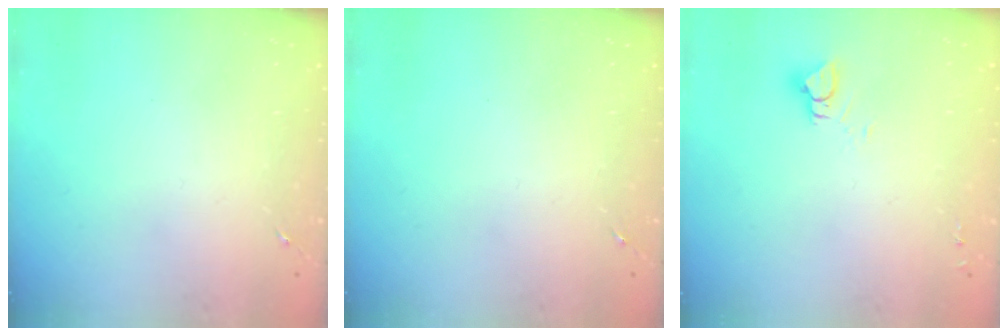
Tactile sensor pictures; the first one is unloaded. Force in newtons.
{"total": 0.0}
{"total": 4.0, "press": 4.0, "slide": 0.3}